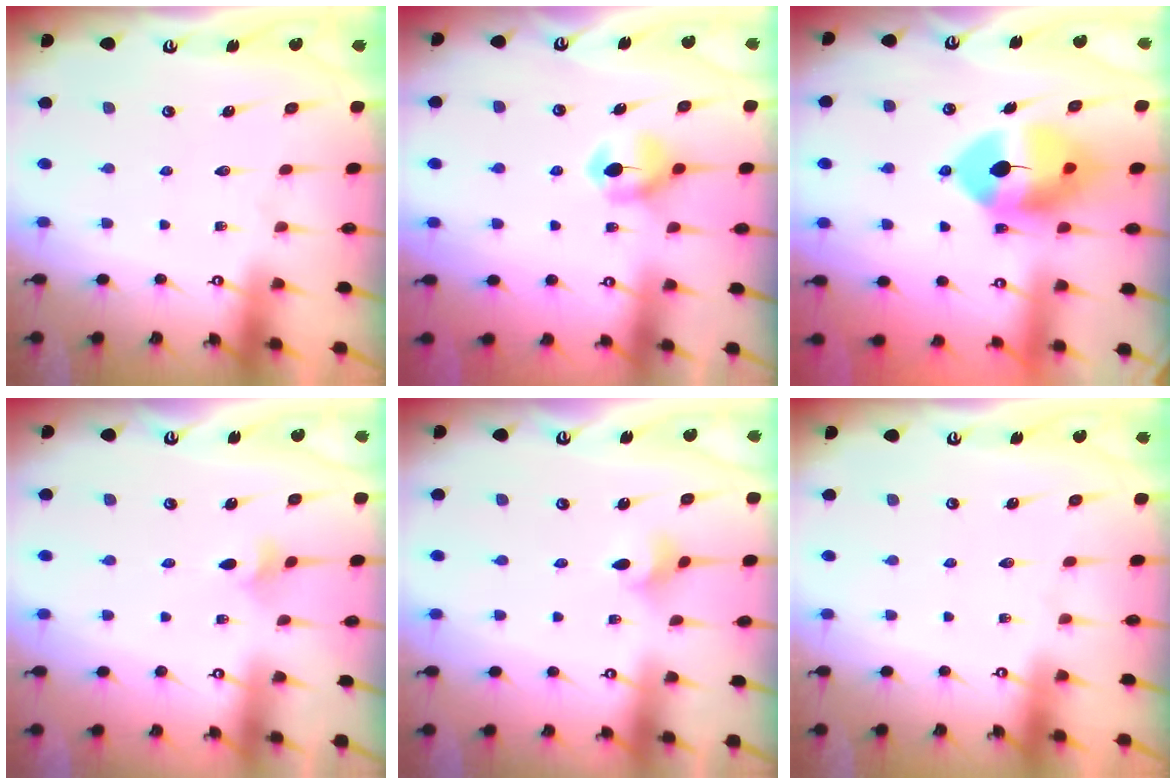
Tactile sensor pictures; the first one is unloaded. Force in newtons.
{"total": 6.8, "press": 6.8, "slide": 0.7}
{"total": 11.7, "press": 11.5, "slide": 2.2}
{"total": 3.0, "press": 2.9, "slide": 0.7}
{"total": 3.6, "press": 3.6, "slide": 0.6}
{"total": 0.0}